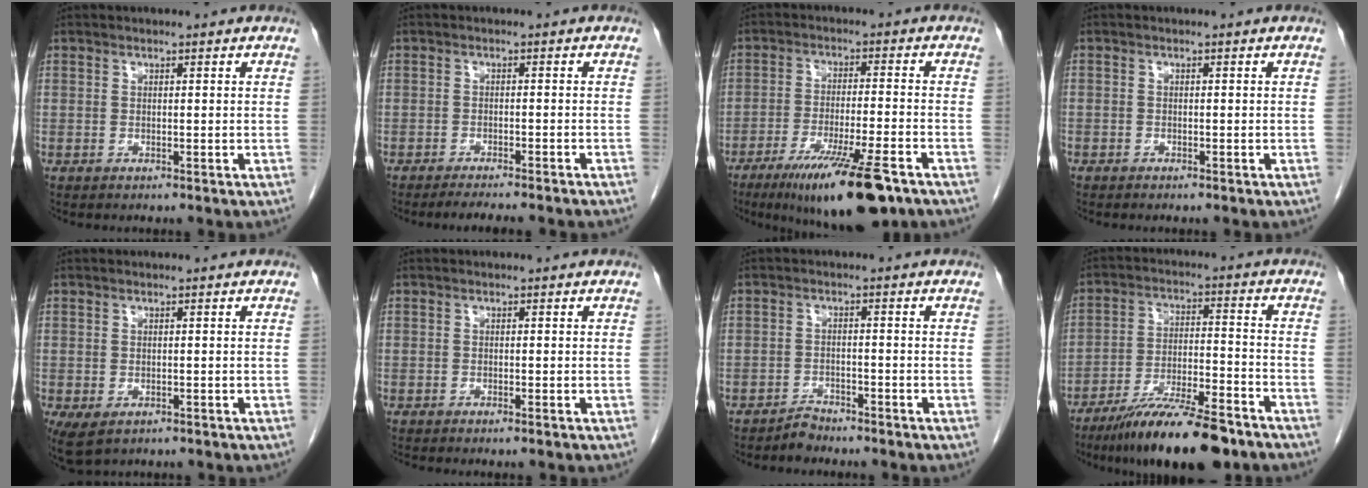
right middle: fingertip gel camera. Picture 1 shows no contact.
{"total": 6.9, "force": [-6.1, 0.2, 3.2], "torque": [-0.030, -0.009, -0.084]}
{"total": 14.8, "force": [-9.5, 1.8, 11.1], "torque": [-0.164, -0.033, -0.153]}
{"total": 0.7, "force": [-0.6, 0.4, 0.1], "torque": [0.000, 0.002, -0.011]}
{"total": 3.8, "force": [-1.8, 2.5, 2.2], "torque": [-0.040, -0.010, -0.021]}
{"total": 0.7, "force": [-0.5, -0.2, 0.4], "torque": [-0.008, 0.001, -0.010]}
{"total": 2.0, "force": [-1.9, 0.5, -0.2], "torque": [0.006, -0.002, -0.033]}
{"total": 14.9, "force": [-11.5, 2.4, 9.2], "torque": [-0.150, -0.016, -0.194]}